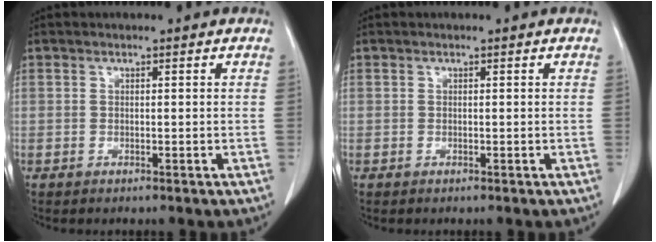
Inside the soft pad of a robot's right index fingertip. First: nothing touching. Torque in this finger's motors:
{"motor_torque": [0.00, 0.00, 0.00, 0.01]}